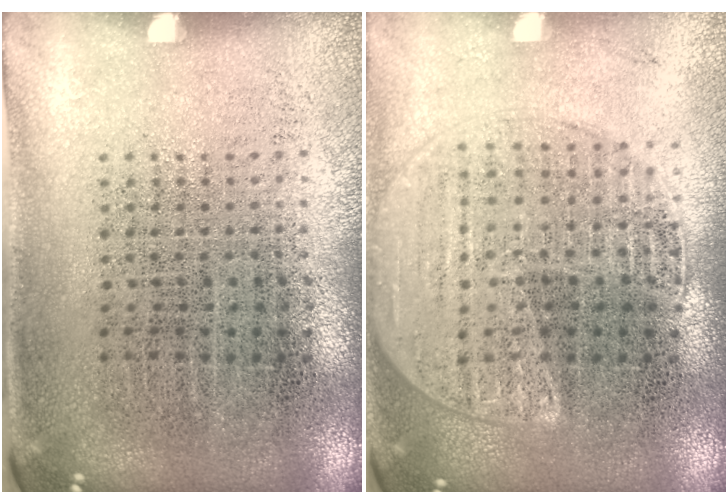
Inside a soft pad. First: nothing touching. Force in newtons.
{"total": 1.6, "press": 1.5, "slide": 0.4}